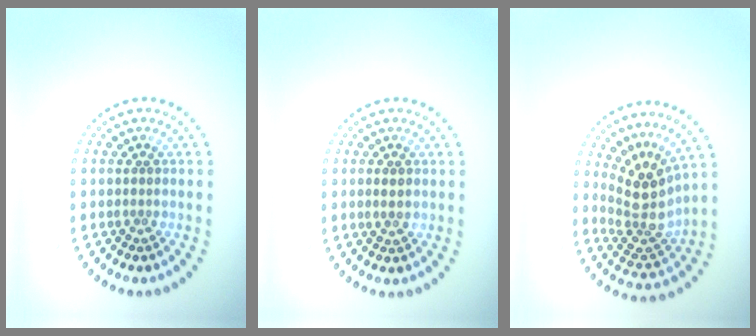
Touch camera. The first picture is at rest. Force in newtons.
{"total": 0.8, "press": 0.8, "slide": 0.1}
{"total": 4.4, "press": 3.3, "slide": 2.9}